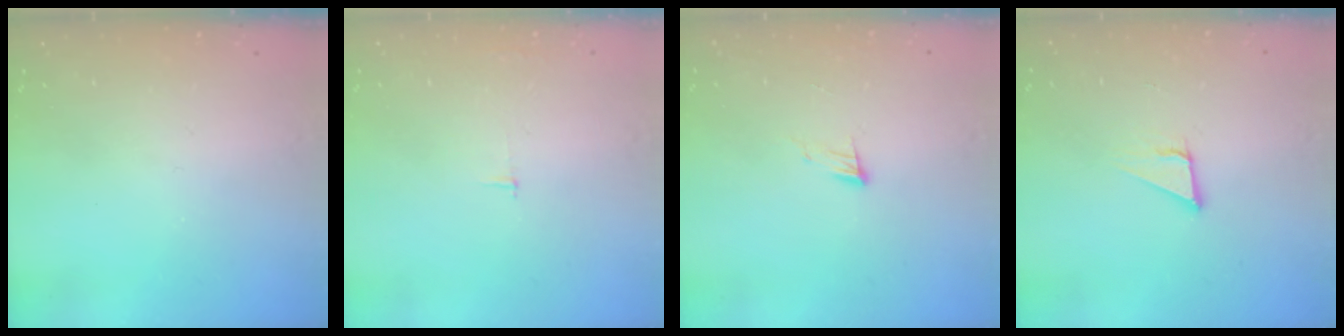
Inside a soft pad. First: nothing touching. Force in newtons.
{"total": 2.3, "press": 2.3, "slide": 0.2}
{"total": 5.1, "press": 5.1, "slide": 0.5}
{"total": 3.5, "press": 3.5, "slide": 0.2}